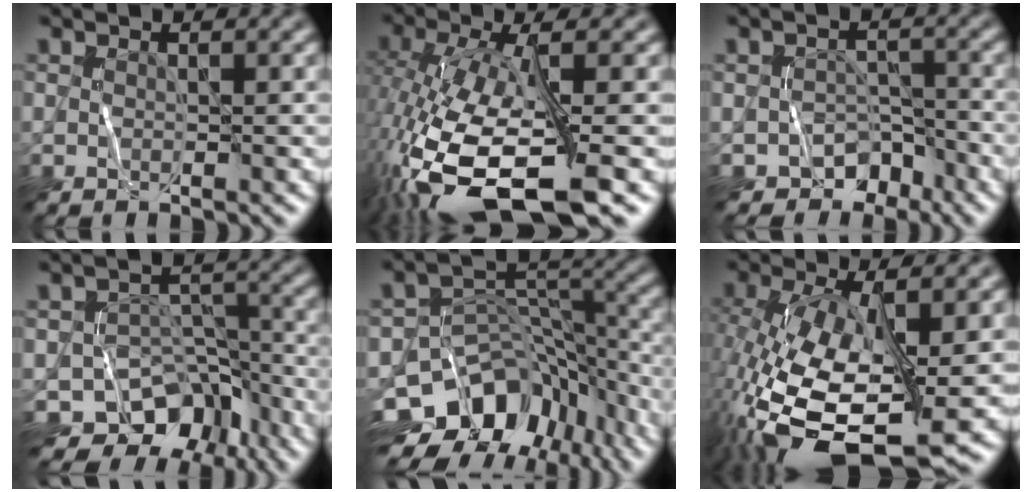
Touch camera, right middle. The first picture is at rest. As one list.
[{"total": 13.3, "force": [-5.5, 4.9, 11.1], "torque": [-0.236, -0.026, -0.091]}, {"total": 4.0, "force": [-3.2, 2.3, 0.5], "torque": [0.015, 0.001, -0.046]}, {"total": 8.2, "force": [-6.2, 5.0, 2.1], "torque": [-0.001, -0.002, -0.085]}, {"total": 12.2, "force": [-6.8, 8.4, 5.8], "torque": [-0.103, -0.007, -0.100]}, {"total": 13.9, "force": [-4.5, 6.2, 11.6], "torque": [-0.243, -0.048, -0.061]}]